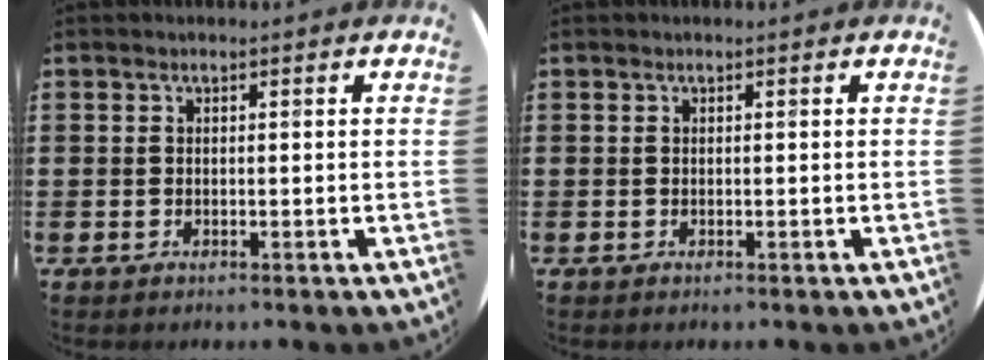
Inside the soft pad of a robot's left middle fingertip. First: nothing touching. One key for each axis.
{"total": 0.0}